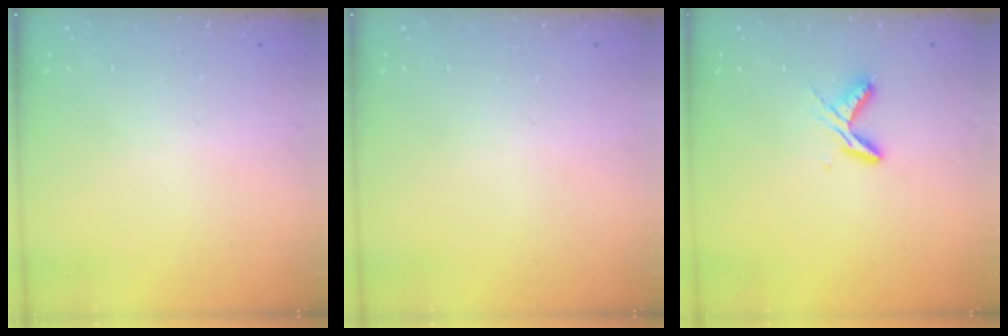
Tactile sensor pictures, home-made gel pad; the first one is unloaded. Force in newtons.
{"total": 0.0}
{"total": 5.8, "press": 5.8, "slide": 0.5}